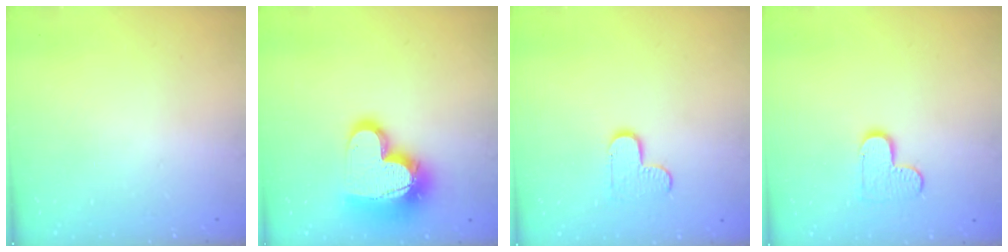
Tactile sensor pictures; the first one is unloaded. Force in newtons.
{"total": 19.0, "press": 18.9, "slide": 1.3}
{"total": 7.5, "press": 7.5, "slide": 0.4}
{"total": 7.7, "press": 7.6, "slide": 0.3}